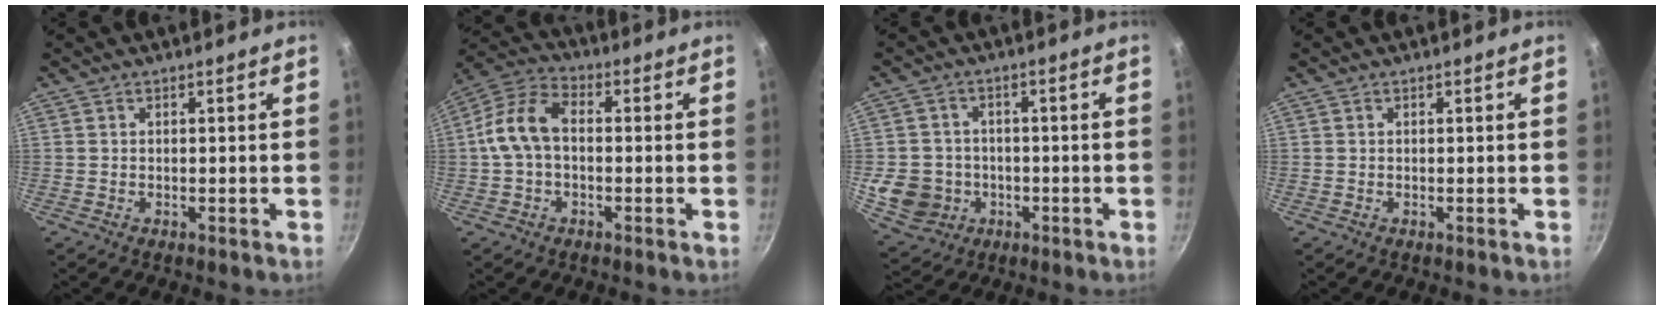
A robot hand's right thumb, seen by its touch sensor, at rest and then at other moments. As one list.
[{"total": 9.9, "force": [-0.3, 6.5, 7.5], "torque": [-0.137, 0.036, -0.021]}, {"total": 9.6, "force": [-2.0, 8.6, 3.8], "torque": [-0.054, 0.016, -0.021]}, {"total": 0.0}]